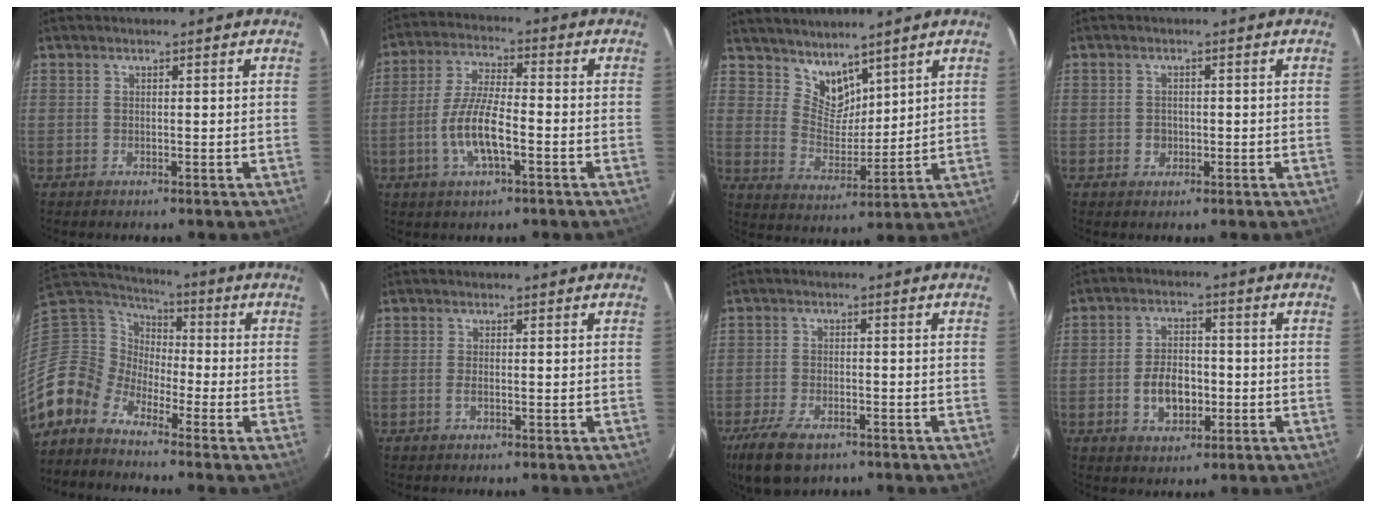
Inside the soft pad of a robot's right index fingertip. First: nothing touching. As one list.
[{"total": 9.7, "force": [-3.3, 2.9, 8.7], "torque": [-0.177, -0.002, -0.063]}, {"total": 7.2, "force": [5.9, 3.5, 2.3], "torque": [-0.030, -0.002, 0.119]}, {"total": 2.0, "force": [-0.4, 1.9, 0.5], "torque": [-0.008, 0.003, -0.003]}, {"total": 8.5, "force": [-6.6, 5.0, 2.0], "torque": [-0.042, 0.028, -0.162]}, {"total": 1.1, "force": [-0.3, 0.4, 0.9], "torque": [-0.021, -0.001, -0.006]}, {"total": 10.2, "force": [-6.9, 4.6, 5.9], "torque": [-0.150, -0.025, -0.124]}, {"total": 7.7, "force": [-2.0, 5.0, 5.5], "torque": [-0.105, 0.010, -0.024]}]